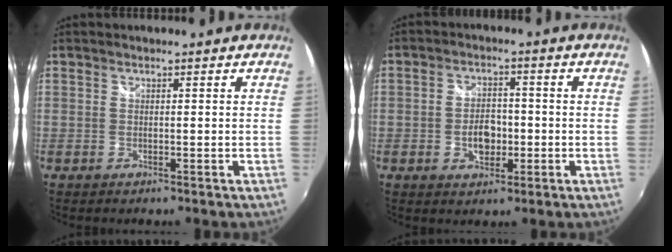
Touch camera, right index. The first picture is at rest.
{"total": 5.5, "force": [-1.4, 3.7, 3.9], "torque": [-0.072, 0.004, -0.018]}